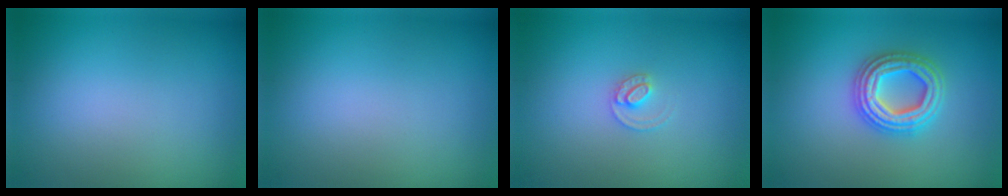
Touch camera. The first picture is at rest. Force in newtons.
{"total": 0.0}
{"total": 1.5, "press": 1.5, "slide": 0.2}
{"total": 4.7, "press": 4.6, "slide": 0.7}